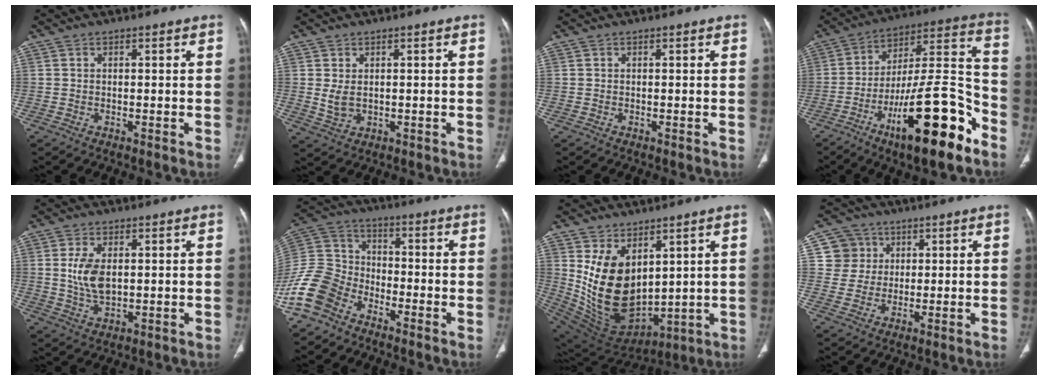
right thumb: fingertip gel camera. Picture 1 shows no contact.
{"total": 3.1, "force": [0.4, 2.1, 2.2], "torque": [-0.038, -0.006, 0.017]}
{"total": 0.0}
{"total": 24.4, "force": [-12.7, 6.4, 19.8], "torque": [-0.302, 0.075, -0.205]}
{"total": 6.8, "force": [1.0, 3.8, 5.6], "torque": [-0.109, -0.007, 0.024]}
{"total": 11.9, "force": [-7.6, 7.8, 4.7], "torque": [-0.090, 0.049, -0.162]}
{"total": 17.2, "force": [4.5, 11.0, 12.5], "torque": [-0.194, -0.042, 0.123]}
{"total": 6.5, "force": [2.0, 6.2, 0.4], "torque": [0.028, -0.002, 0.034]}